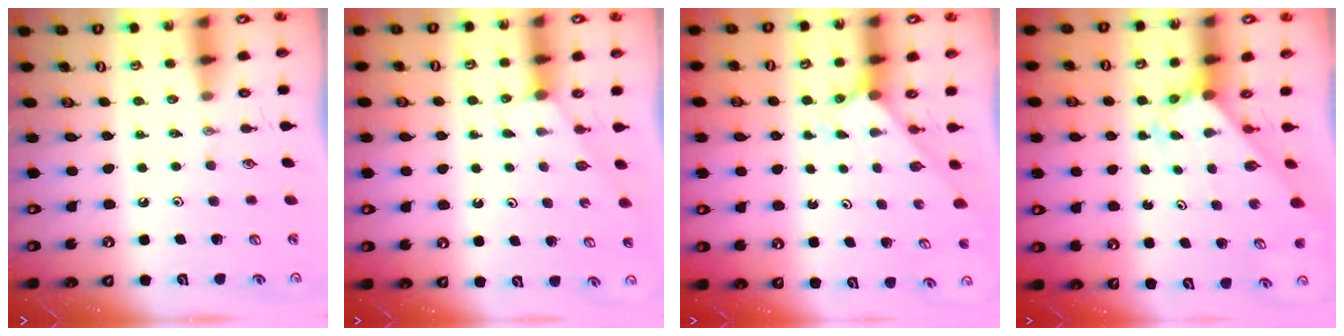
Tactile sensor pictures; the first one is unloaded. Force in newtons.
{"total": 1.7, "press": 1.7, "slide": 0.3}
{"total": 2.1, "press": 2.1, "slide": 0.2}
{"total": 2.5, "press": 2.5, "slide": 0.2}